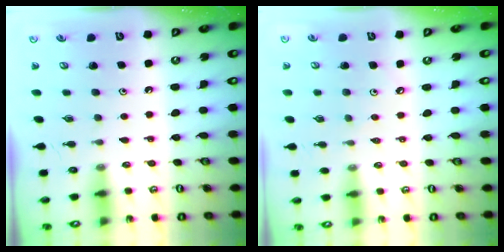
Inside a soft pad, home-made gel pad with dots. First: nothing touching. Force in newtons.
{"total": 2.8, "press": 2.8, "slide": 0.5}